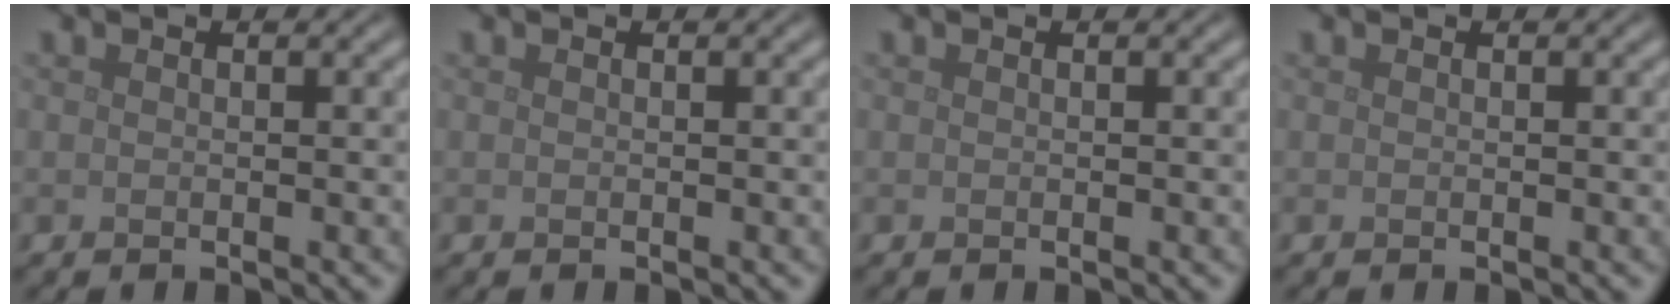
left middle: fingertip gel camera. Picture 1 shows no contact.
{"total": 0.0}
{"total": 0.0}
{"total": 0.0}